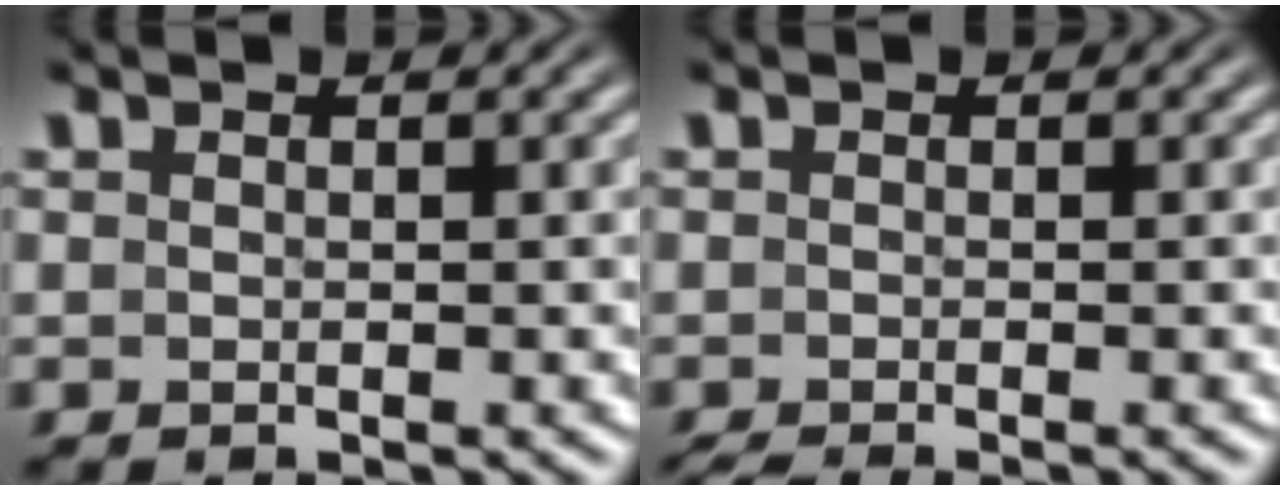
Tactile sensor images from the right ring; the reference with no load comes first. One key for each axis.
{"total": 1.8, "fx": -1.7, "fy": 0.1, "fz": 0.7, "tx": -0.006, "ty": -0.006, "tz": -0.022}